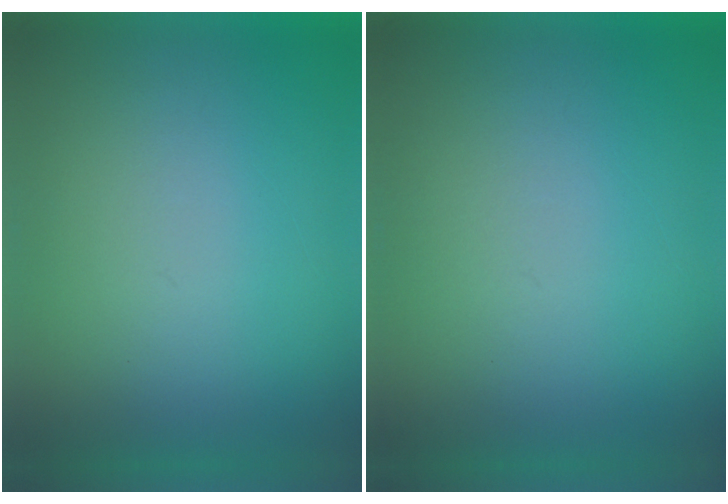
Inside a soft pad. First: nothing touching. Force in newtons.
{"total": 1.1}